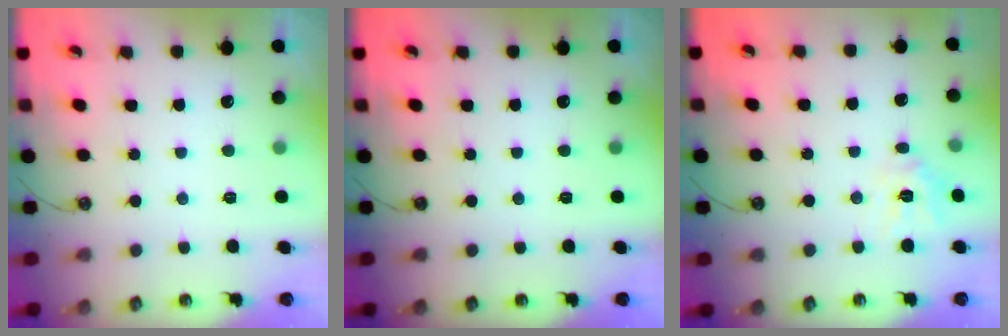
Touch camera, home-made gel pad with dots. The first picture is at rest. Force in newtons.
{"total": 0.0}
{"total": 10.7, "press": 10.7, "slide": 0.8}